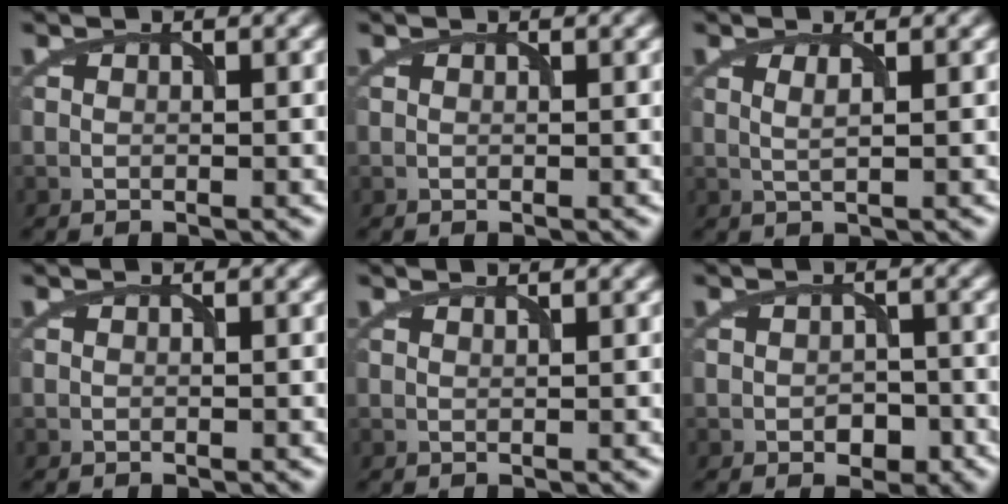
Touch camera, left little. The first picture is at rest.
{"total": 0.0}
{"total": 1.1, "force": [0.4, 0.2, 1.1], "torque": [-0.021, 0.000, 0.005]}
{"total": 0.0}
{"total": 0.7, "force": [0.7, 0.1, 0.3], "torque": [-0.004, -0.002, 0.007]}
{"total": 2.2, "force": [-0.8, 1.5, 1.4], "torque": [-0.018, -0.005, -0.011]}